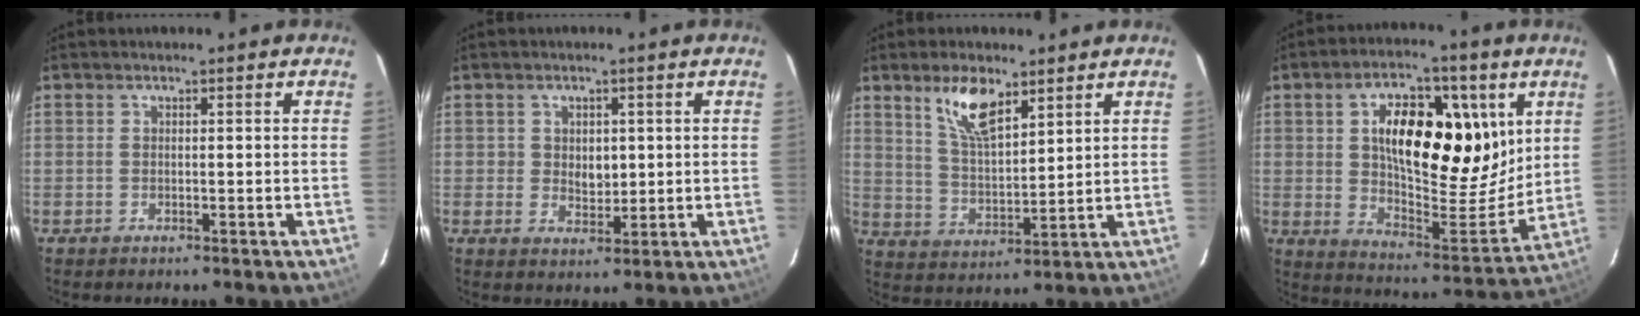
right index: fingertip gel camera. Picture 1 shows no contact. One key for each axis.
{"total": 3.5, "fx": 0.5, "fy": 2.9, "fz": 1.9, "tx": -0.031, "ty": 0.001, "tz": 0.009}
{"total": 9.2, "fx": 5.8, "fy": 3.6, "fz": 6.2, "tx": -0.113, "ty": 0.004, "tz": 0.118}
{"total": 21.1, "fx": 6.7, "fy": 10.5, "fz": 17.0, "tx": -0.270, "ty": 0.007, "tz": 0.111}